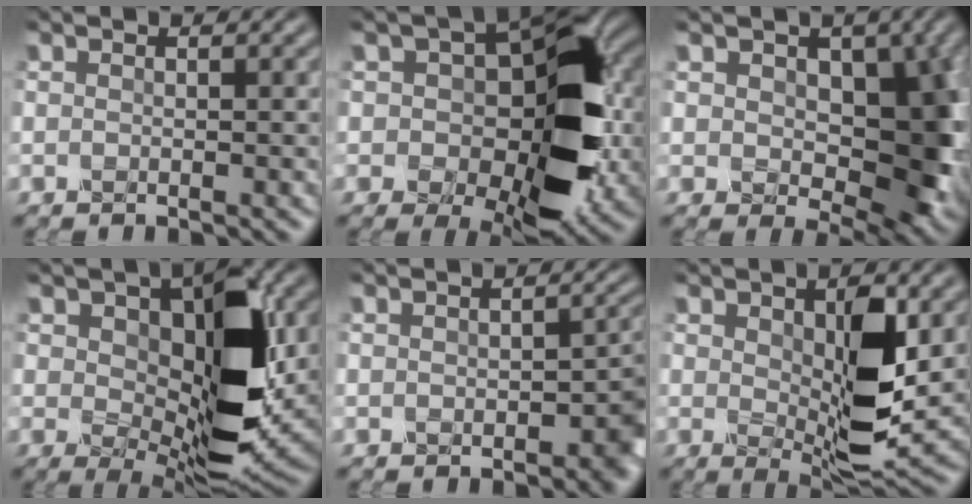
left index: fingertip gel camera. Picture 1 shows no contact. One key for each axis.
{"total": 11.5, "fx": 0.0, "fy": 6.7, "fz": 9.4, "tx": -0.123, "ty": 0.006, "tz": 0.002}
{"total": 9.2, "fx": 1.1, "fy": 6.0, "fz": 6.9, "tx": -0.093, "ty": -0.013, "tz": 0.018}
{"total": 11.7, "fx": 1.5, "fy": 6.2, "fz": 9.8, "tx": -0.147, "ty": -0.015, "tz": 0.029}
{"total": 3.7, "fx": -0.7, "fy": 2.4, "fz": 2.7, "tx": -0.022, "ty": -0.007, "tz": -0.010}
{"total": 7.5, "fx": 0.8, "fy": 3.1, "fz": 6.8, "tx": -0.115, "ty": -0.013, "tz": 0.020}